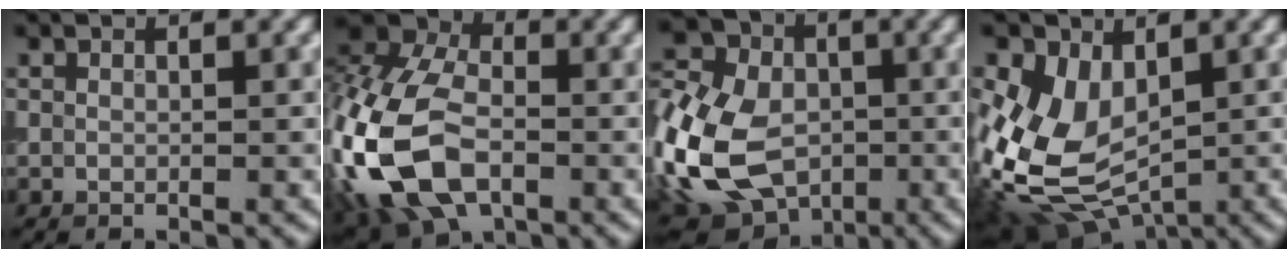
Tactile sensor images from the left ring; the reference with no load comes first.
{"total": 14.8, "force": [-4.6, 9.4, 10.5], "torque": [-0.253, -0.017, -0.106]}
{"total": 13.9, "force": [-3.5, 9.8, 9.1], "torque": [-0.206, -0.001, -0.089]}
{"total": 8.8, "force": [-0.5, 6.1, 6.3], "torque": [-0.150, -0.020, -0.007]}